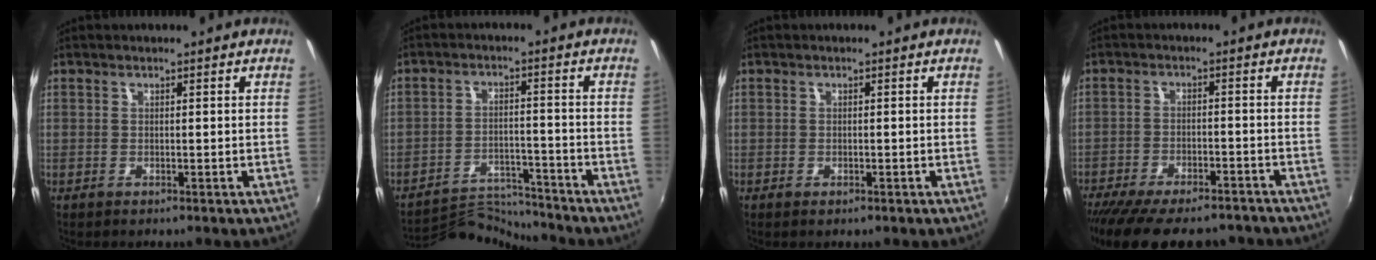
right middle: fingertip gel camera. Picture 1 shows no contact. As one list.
[{"total": 9.4, "force": [-9.4, 0.1, 0.4], "torque": [-0.033, 0.006, -0.161]}, {"total": 0.9, "force": [-0.5, 0.5, 0.5], "torque": [-0.008, -0.004, -0.011]}, {"total": 19.3, "force": [-15.8, 6.1, 9.3], "torque": [-0.191, -0.036, -0.227]}]